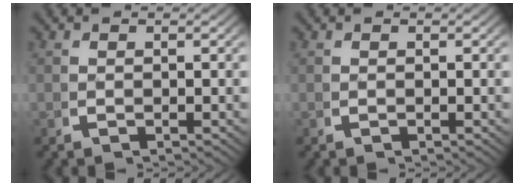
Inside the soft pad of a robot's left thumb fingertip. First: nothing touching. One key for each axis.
{"total": 0.0}